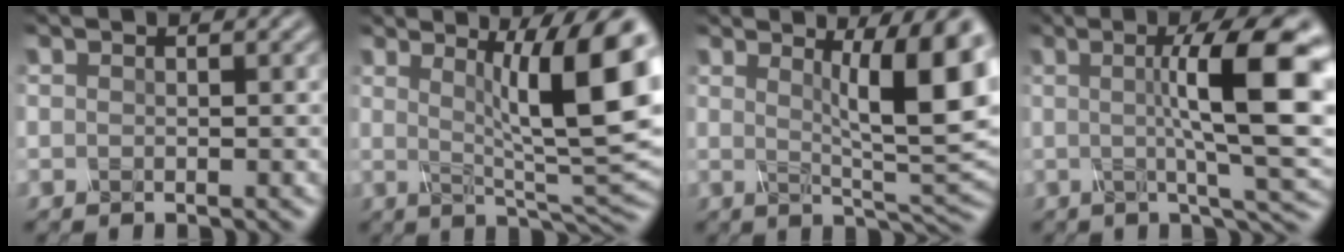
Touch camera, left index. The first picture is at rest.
{"total": 10.2, "force": [2.3, 2.0, 9.7], "torque": [-0.125, 0.003, 0.037]}
{"total": 9.0, "force": [2.5, 1.8, 8.5], "torque": [-0.106, -0.001, 0.040]}
{"total": 11.4, "force": [1.3, 2.5, 11.1], "torque": [-0.137, 0.009, 0.015]}